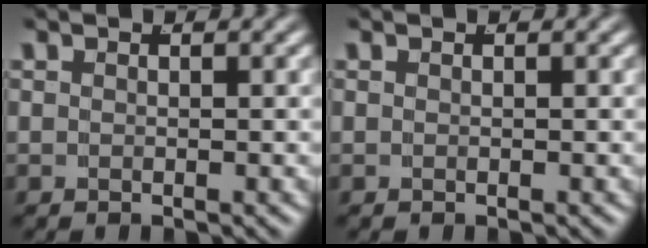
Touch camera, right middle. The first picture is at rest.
{"total": 0.0}